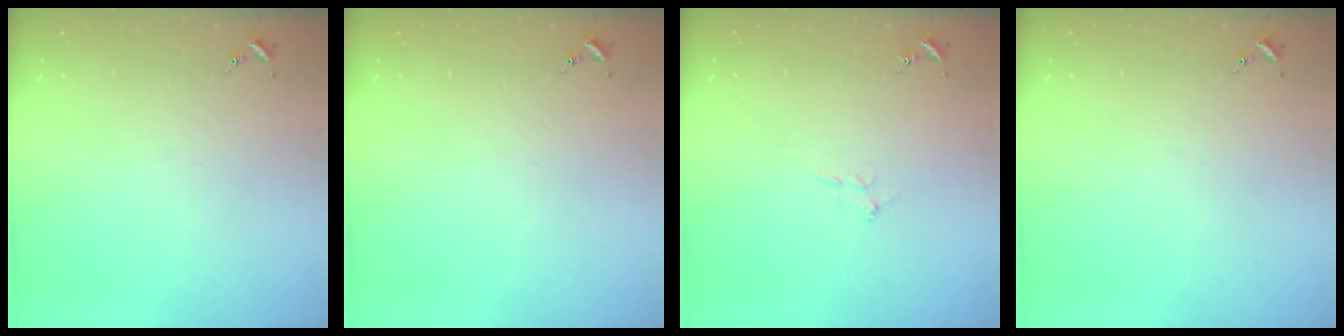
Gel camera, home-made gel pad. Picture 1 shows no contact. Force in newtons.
{"total": 0.0}
{"total": 5.0, "press": 5.0, "slide": 0.9}
{"total": 0.0}